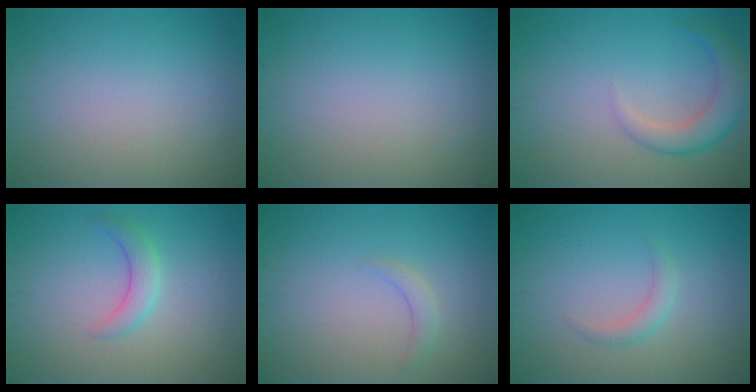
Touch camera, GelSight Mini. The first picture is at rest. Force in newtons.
{"total": 0.0}
{"total": 3.5, "press": 3.5, "slide": 0.2}
{"total": 2.1, "press": 2.1, "slide": 0.1}
{"total": 1.2, "press": 1.2, "slide": 0.2}
{"total": 1.4, "press": 1.4, "slide": 0.1}